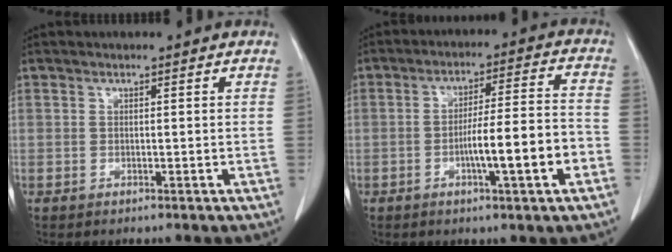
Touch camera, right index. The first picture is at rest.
{"total": 10.5, "force": [-3.5, 0.4, 9.9], "torque": [-0.153, 0.011, -0.052]}